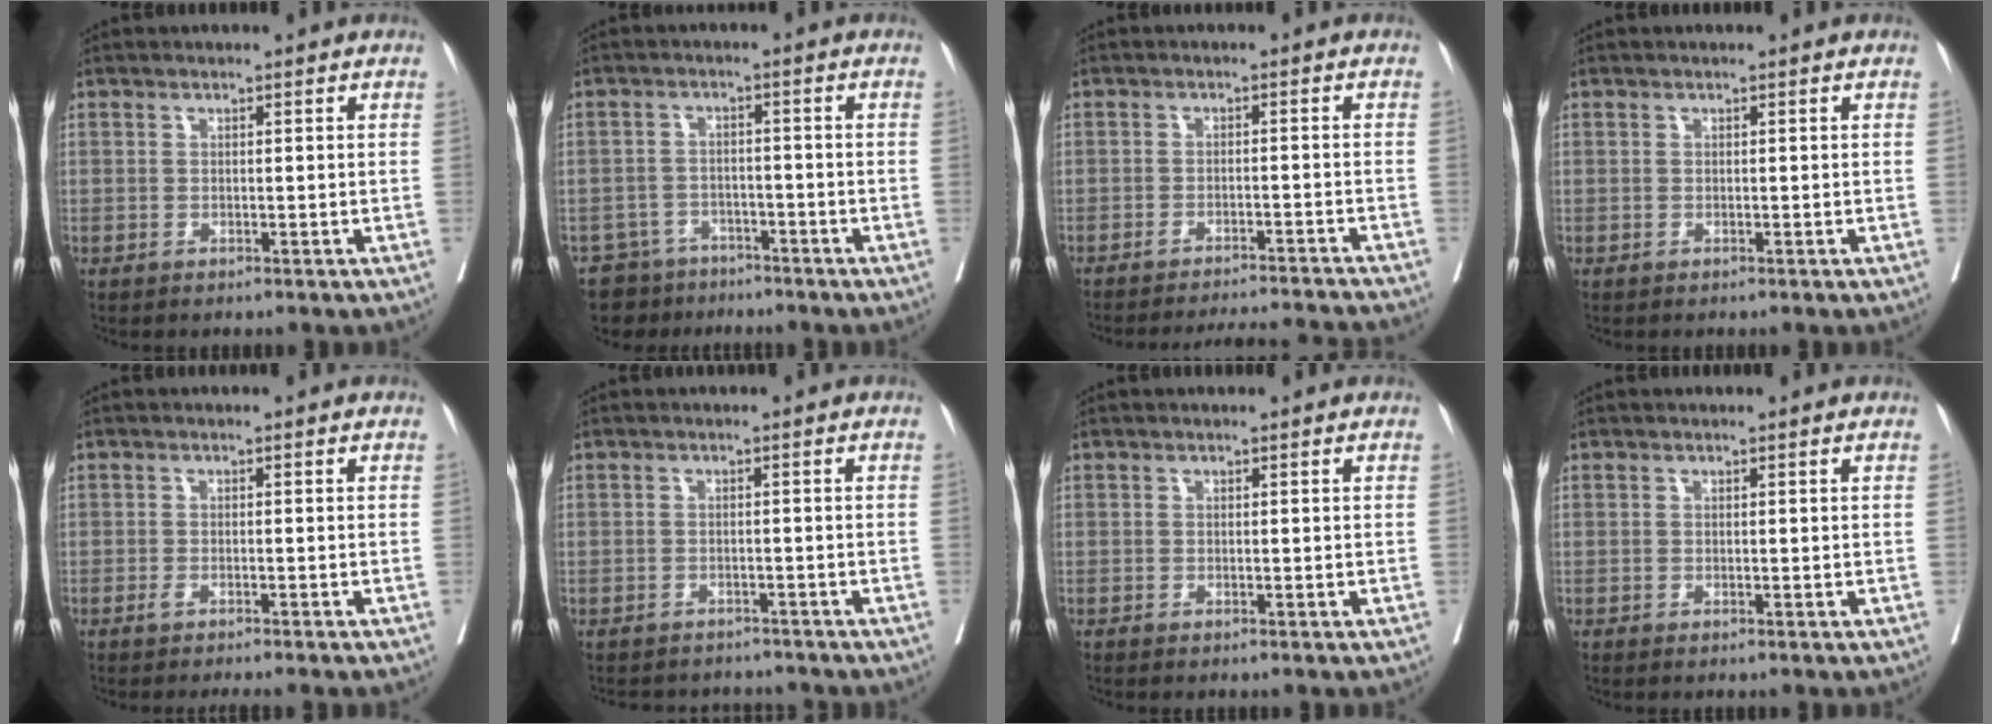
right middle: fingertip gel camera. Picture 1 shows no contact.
{"total": 5.9, "force": [-4.6, 3.6, -0.4], "torque": [0.014, 0.013, -0.073]}
{"total": 10.3, "force": [-10.2, -0.5, 1.6], "torque": [-0.011, 0.003, -0.128]}
{"total": 0.0}
{"total": 3.0, "force": [-2.5, -0.1, 1.5], "torque": [-0.014, 0.000, -0.033]}
{"total": 5.6, "force": [-5.5, 1.3, -0.1], "torque": [0.002, 0.008, -0.068]}
{"total": 0.0}
{"total": 0.0}